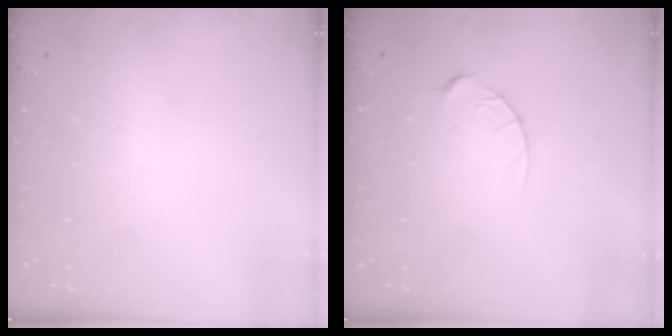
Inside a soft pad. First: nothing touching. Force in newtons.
{"total": 4.7, "press": 4.7, "slide": 0.6}